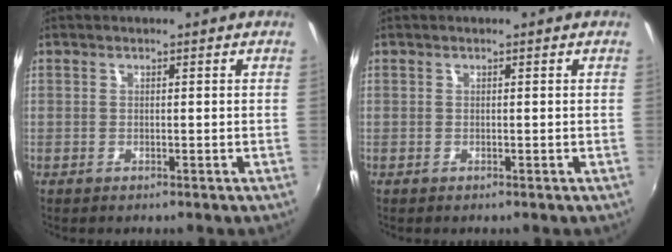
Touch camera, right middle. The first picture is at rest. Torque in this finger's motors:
{"motor_torque": [0.02, -0.08, 0.01, 0.00]}